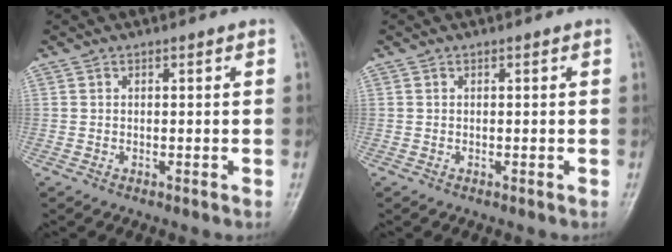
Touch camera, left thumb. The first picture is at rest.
{"total": 0.0}